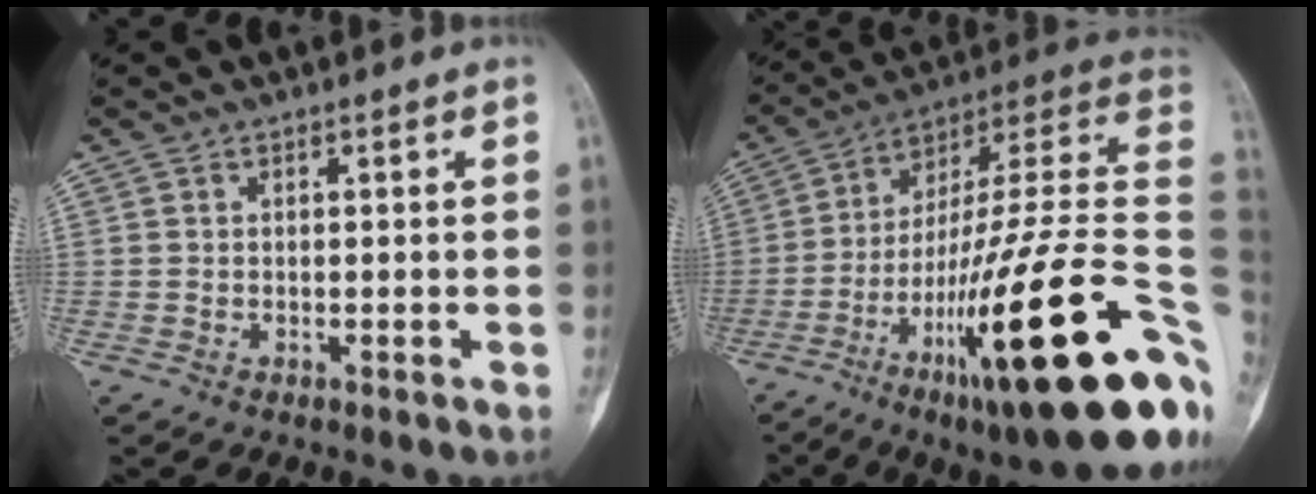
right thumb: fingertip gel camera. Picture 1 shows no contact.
{"total": 34.2, "force": [-10.8, 7.2, 31.6], "torque": [-0.403, 0.068, -0.173]}